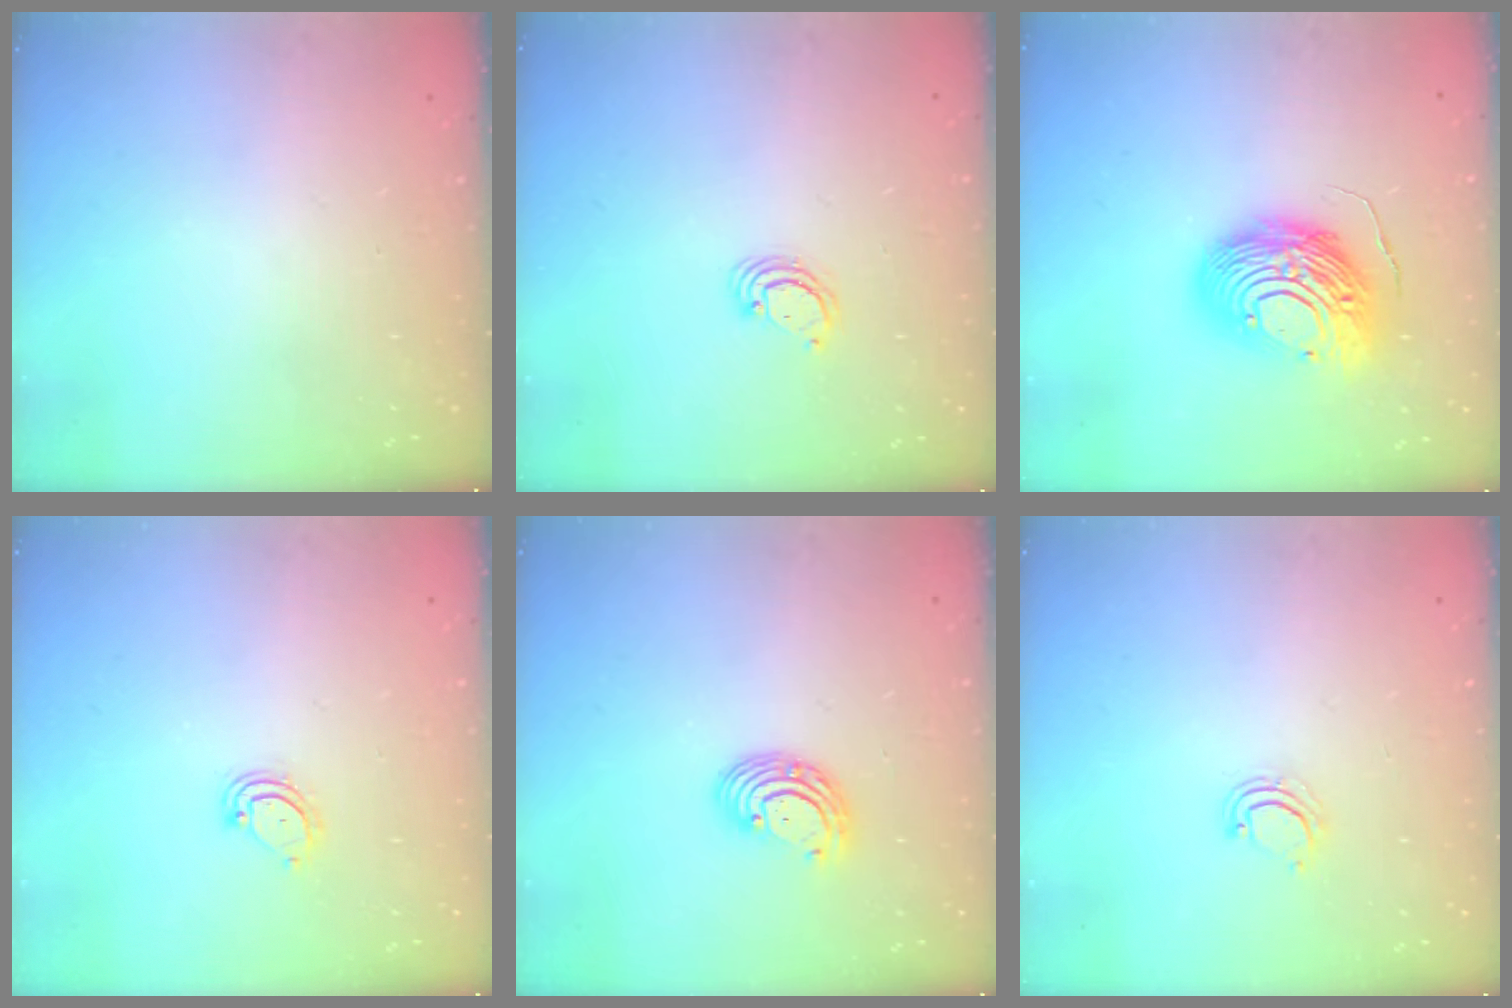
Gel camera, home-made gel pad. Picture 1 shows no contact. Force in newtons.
{"total": 2.7, "press": 2.7, "slide": 0.2}
{"total": 14.5, "press": 14.4, "slide": 1.5}
{"total": 5.3, "press": 5.3, "slide": 0.4}
{"total": 5.8, "press": 5.8, "slide": 0.7}
{"total": 2.2, "press": 2.2, "slide": 0.1}